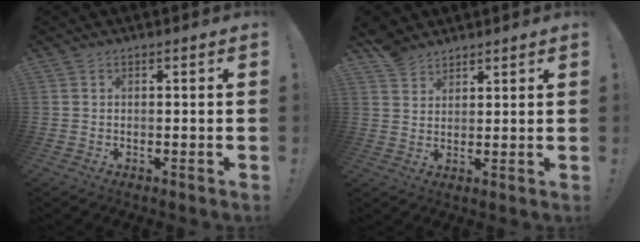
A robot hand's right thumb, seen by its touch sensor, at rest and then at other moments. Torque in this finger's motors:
{"motor_torque": [-0.66, 1.27, 0.45, 0.90, -0.01]}